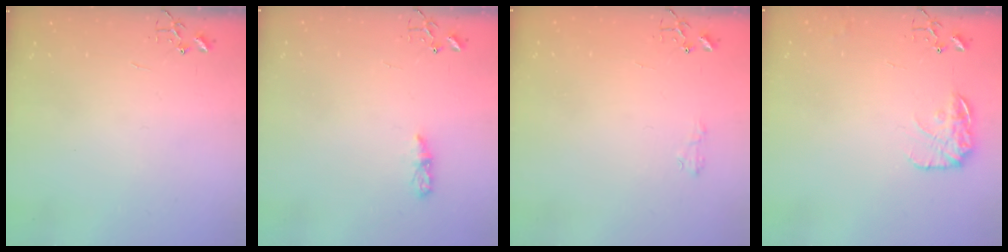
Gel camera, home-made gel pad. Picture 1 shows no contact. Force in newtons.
{"total": 5.0, "press": 4.9, "slide": 0.5}
{"total": 5.2, "press": 5.2, "slide": 0.7}
{"total": 13.2, "press": 13.2, "slide": 0.6}